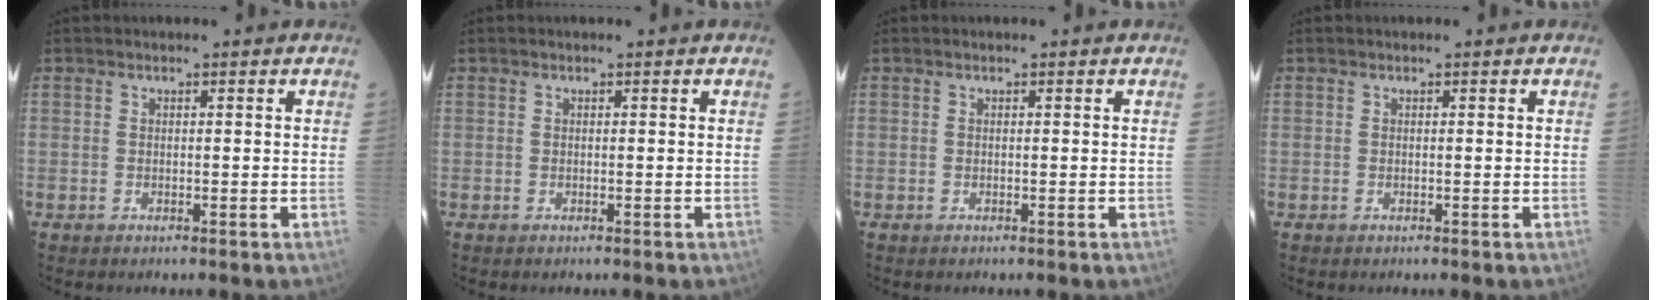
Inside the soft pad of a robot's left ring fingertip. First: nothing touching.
{"total": 0.0}
{"total": 0.0}
{"total": 0.0}